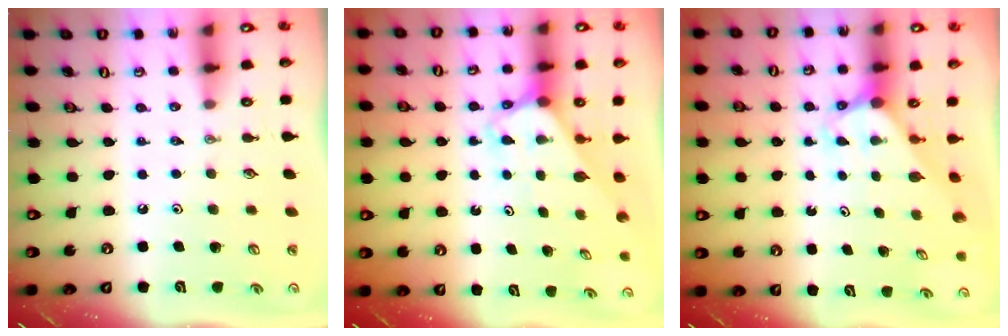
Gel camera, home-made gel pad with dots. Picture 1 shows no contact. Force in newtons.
{"total": 2.6, "press": 2.6, "slide": 0.2}
{"total": 2.3, "press": 2.3, "slide": 0.1}